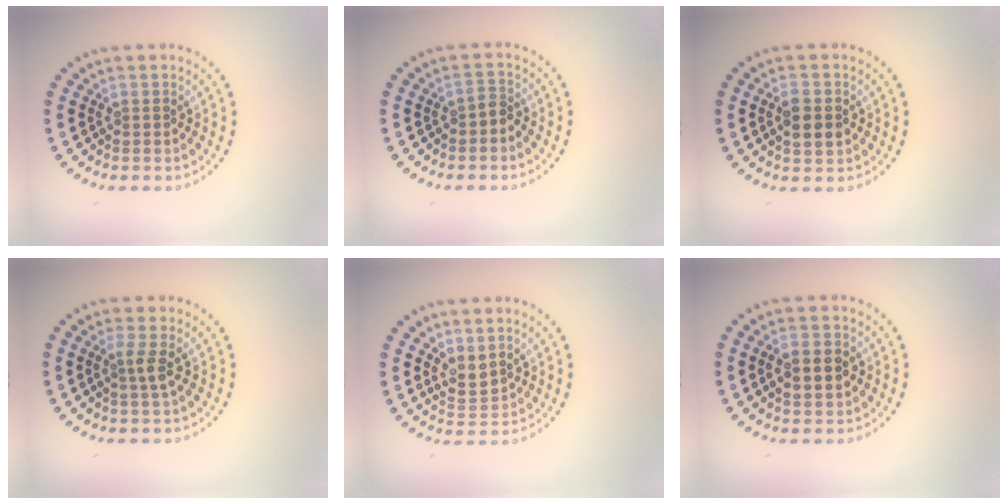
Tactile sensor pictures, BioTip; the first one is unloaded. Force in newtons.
{"total": 1.1, "press": 0.8, "slide": 0.7}
{"total": 2.5, "press": 2.5, "slide": 0.2}
{"total": 1.8, "press": 1.3, "slide": 1.2}
{"total": 2.0, "press": 1.5, "slide": 1.3}
{"total": 2.5, "press": 2.5, "slide": 0.1}